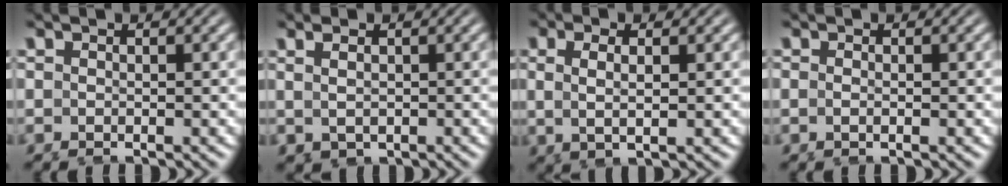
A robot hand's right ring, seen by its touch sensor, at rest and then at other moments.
{"total": 1.9, "force": [0.4, 1.3, 1.3], "torque": [-0.020, -0.003, 0.011]}
{"total": 3.2, "force": [0.2, 1.6, 2.8], "torque": [-0.057, 0.002, 0.004]}
{"total": 0.6, "force": [-0.3, 0.2, 0.4], "torque": [-0.014, -0.005, -0.008]}